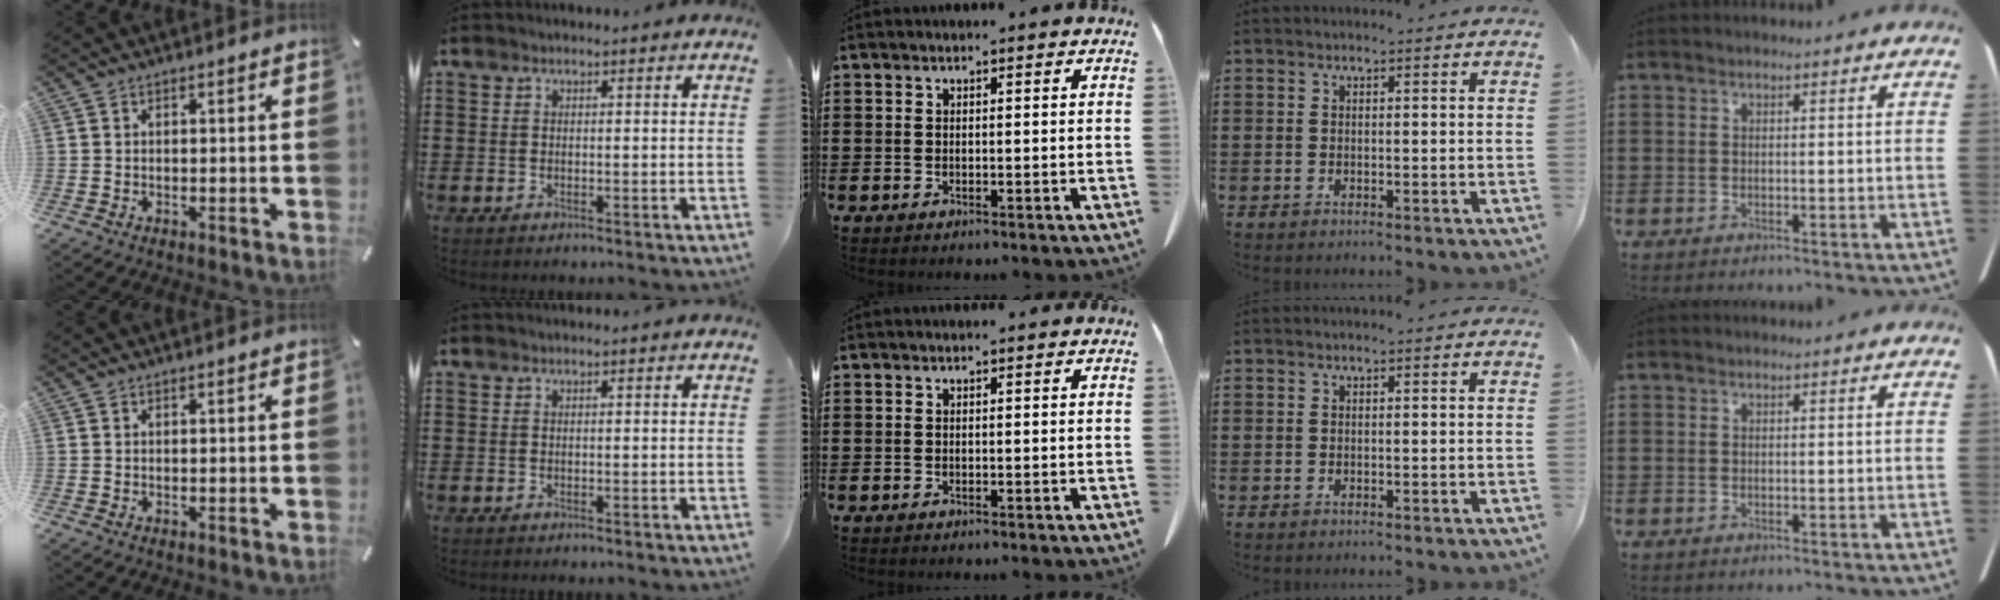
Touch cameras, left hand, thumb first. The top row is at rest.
{}